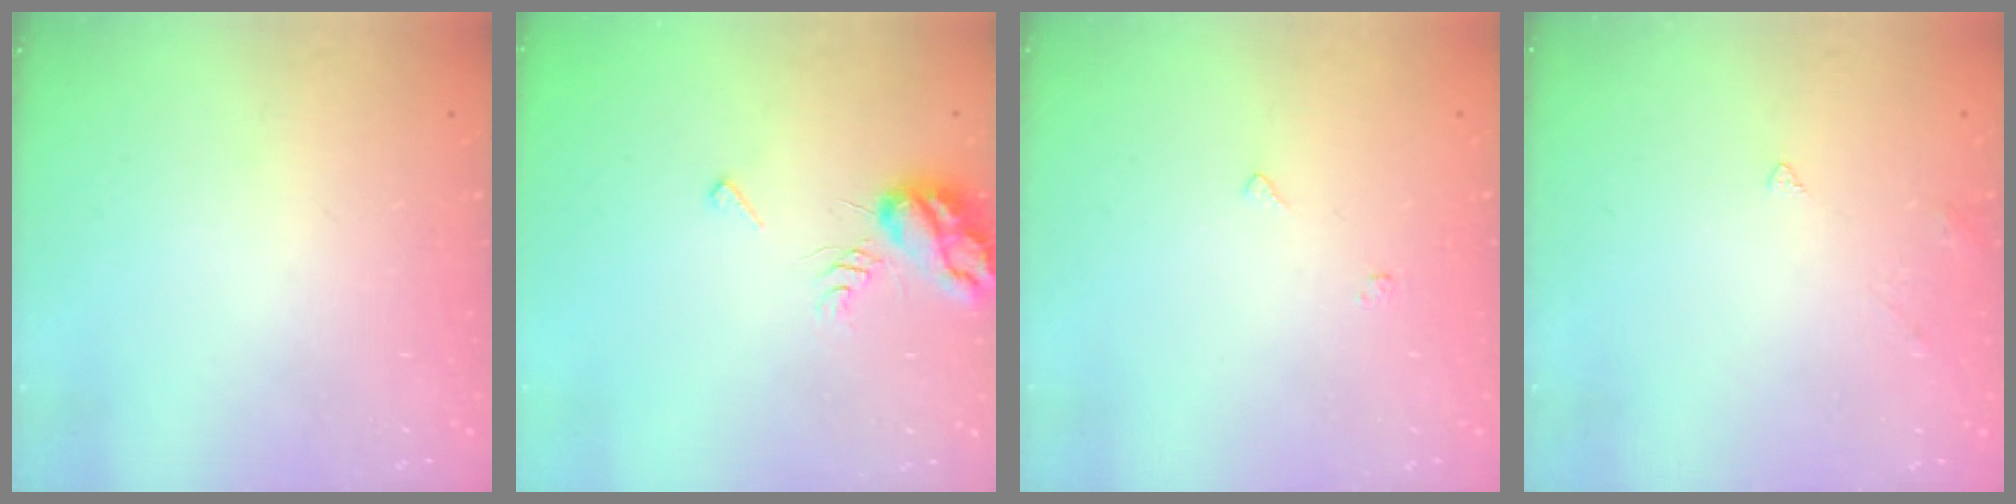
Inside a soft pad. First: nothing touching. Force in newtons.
{"total": 8.1, "press": 8.0, "slide": 1.0}
{"total": 3.4, "press": 3.4, "slide": 0.3}
{"total": 2.1, "press": 2.1, "slide": 0.4}